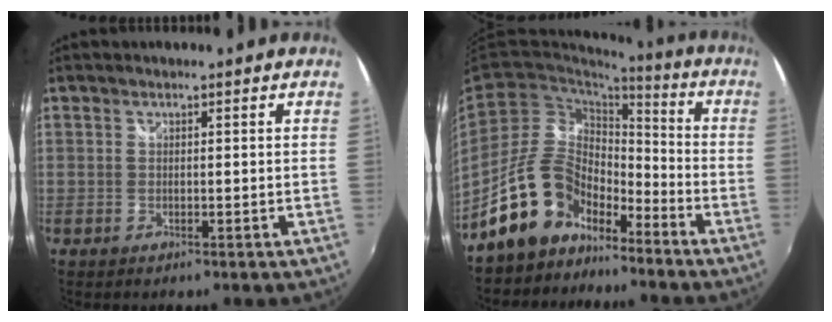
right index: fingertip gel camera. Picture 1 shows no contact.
{"total": 12.9, "force": [-9.8, 6.9, 4.9], "torque": [-0.101, 0.036, -0.170]}